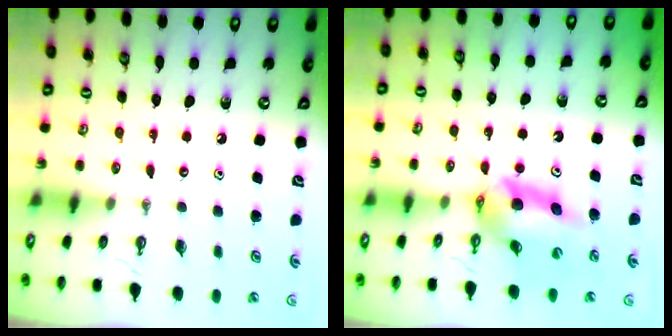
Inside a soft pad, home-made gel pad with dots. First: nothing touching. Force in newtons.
{"total": 10.6, "press": 10.5, "slide": 0.9}